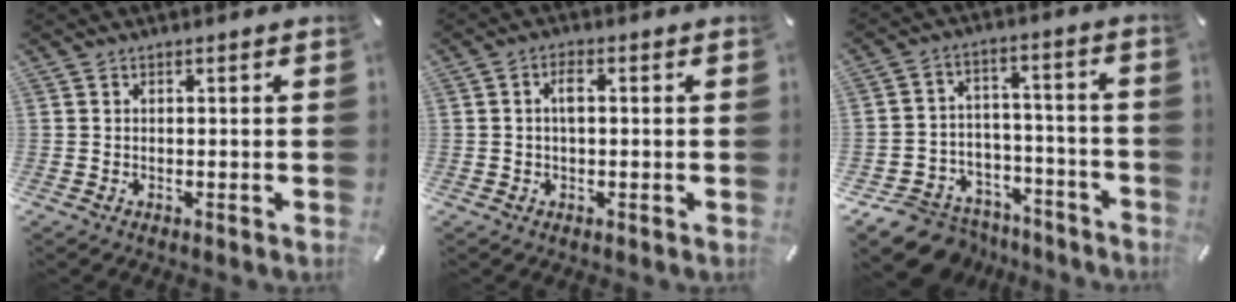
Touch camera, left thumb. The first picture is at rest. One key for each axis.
{"total": 1.8, "fx": -0.1, "fy": 1.1, "fz": 1.4, "tx": -0.029, "ty": 0.005, "tz": -0.004}
{"total": 10.6, "fx": -7.7, "fy": 7.0, "fz": 2.1, "tx": -0.024, "ty": 0.052, "tz": -0.130}